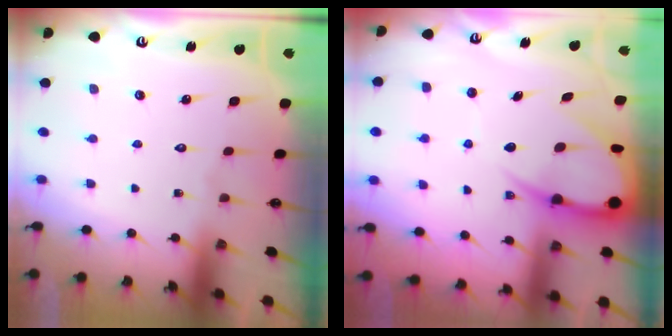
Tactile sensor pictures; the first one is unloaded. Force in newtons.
{"total": 11.1, "press": 11.0, "slide": 1.2}